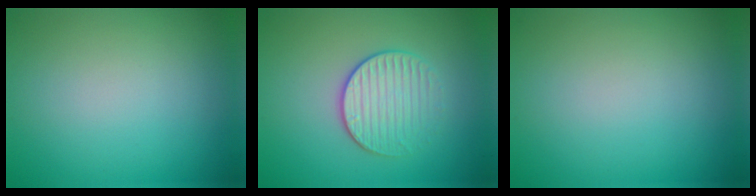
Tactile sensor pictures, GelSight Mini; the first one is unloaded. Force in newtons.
{"total": 3.3, "press": 2.9, "slide": 1.5}
{"total": 0.0}